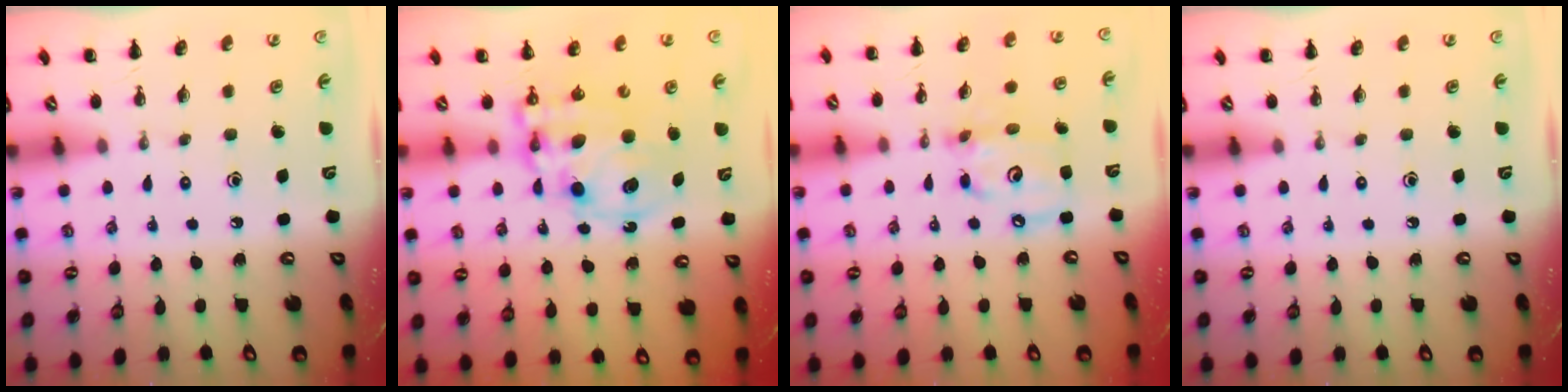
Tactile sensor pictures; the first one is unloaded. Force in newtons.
{"total": 12.0, "press": 11.7, "slide": 2.5}
{"total": 8.9, "press": 8.7, "slide": 1.8}
{"total": 0.0}